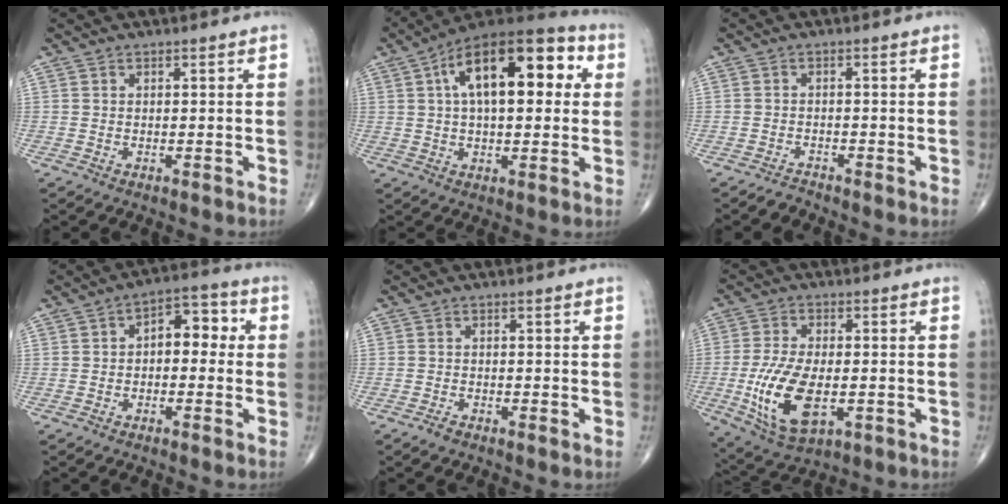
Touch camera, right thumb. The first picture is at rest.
{"total": 20.6, "force": [5.3, 9.7, 17.4], "torque": [-0.249, 0.029, 0.073]}
{"total": 1.3, "force": [-1.2, 0.2, -0.3], "torque": [0.011, -0.003, -0.027]}
{"total": 7.4, "force": [0.3, 4.5, 5.8], "torque": [-0.050, 0.029, -0.008]}
{"total": 1.2, "force": [-0.9, 0.5, 0.7], "torque": [-0.011, -0.001, -0.020]}
{"total": 13.7, "force": [-2.8, 7.0, 11.5], "torque": [-0.225, -0.007, -0.040]}